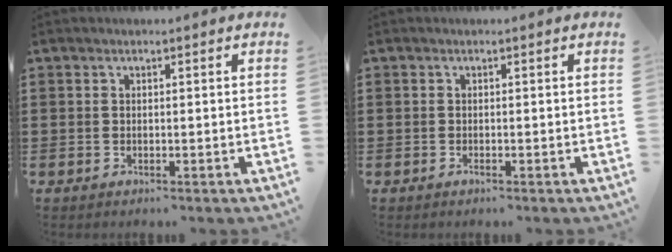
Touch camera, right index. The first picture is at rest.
{"total": 0.5, "force": [-0.4, 0.2, 0.2], "torque": [-0.004, -0.002, -0.008]}